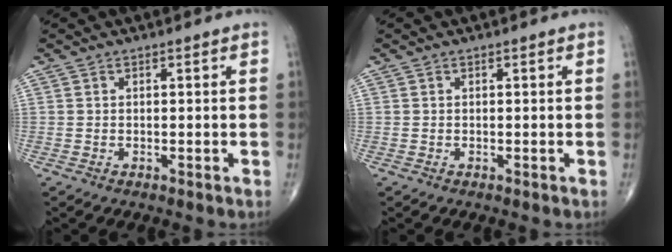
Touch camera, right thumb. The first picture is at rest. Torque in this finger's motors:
{"motor_torque": [0.01, 0.01, 0.01, 0.01, 0.02]}